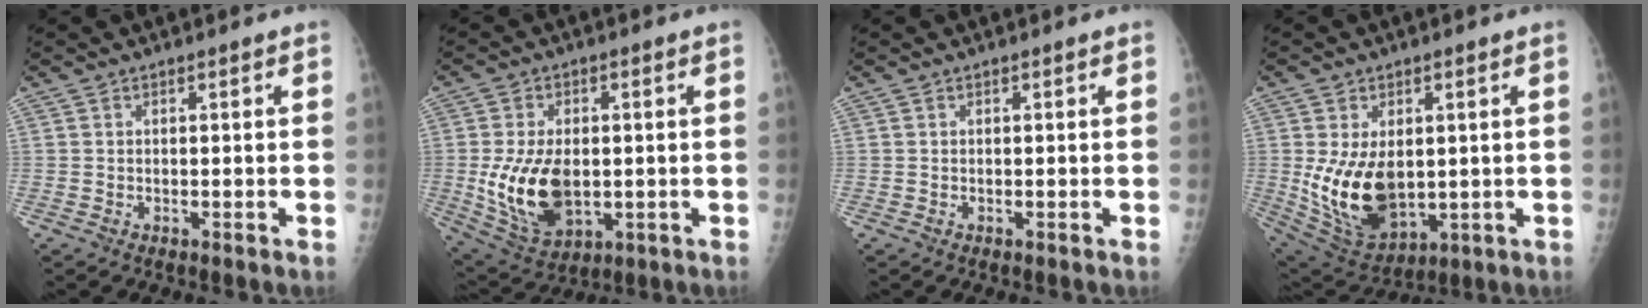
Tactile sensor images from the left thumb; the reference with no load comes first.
{"total": 13.8, "force": [-1.1, 8.4, 10.9], "torque": [-0.196, -0.011, 0.000]}
{"total": 0.0}
{"total": 14.4, "force": [0.1, 9.0, 11.2], "torque": [-0.186, -0.016, 0.031]}